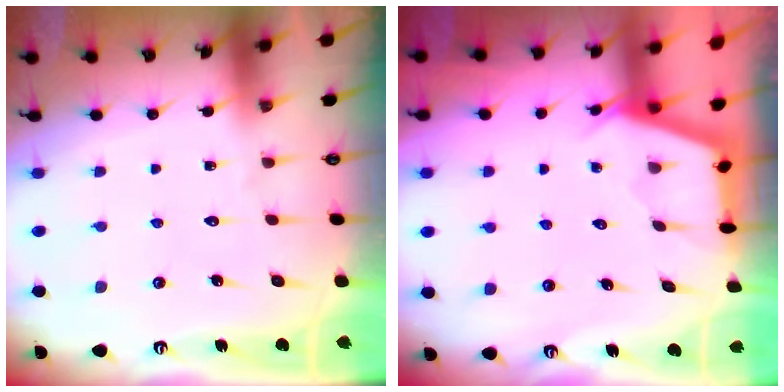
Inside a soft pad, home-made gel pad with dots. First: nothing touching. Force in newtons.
{"total": 2.9, "press": 2.9, "slide": 0.3}